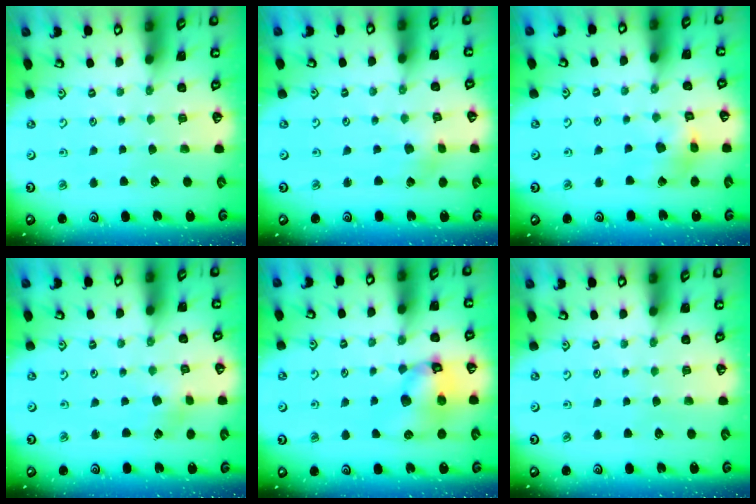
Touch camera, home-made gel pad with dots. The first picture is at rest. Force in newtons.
{"total": 1.8, "press": 1.8, "slide": 0.2}
{"total": 6.8, "press": 6.8, "slide": 0.7}
{"total": 2.0, "press": 2.0, "slide": 0.3}
{"total": 12.6, "press": 12.5, "slide": 1.7}
{"total": 0.0}